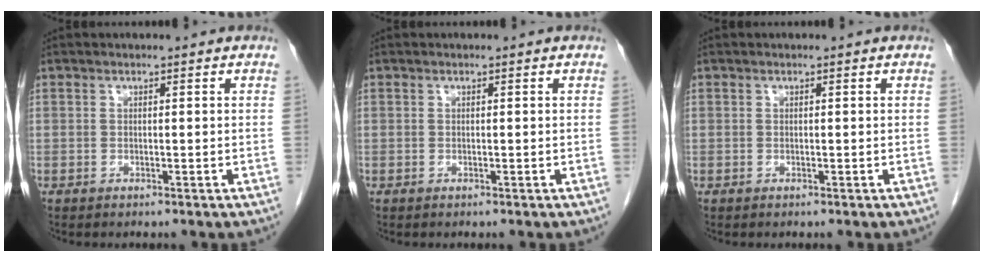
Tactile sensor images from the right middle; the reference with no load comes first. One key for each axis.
{"total": 0.0}
{"total": 0.0}